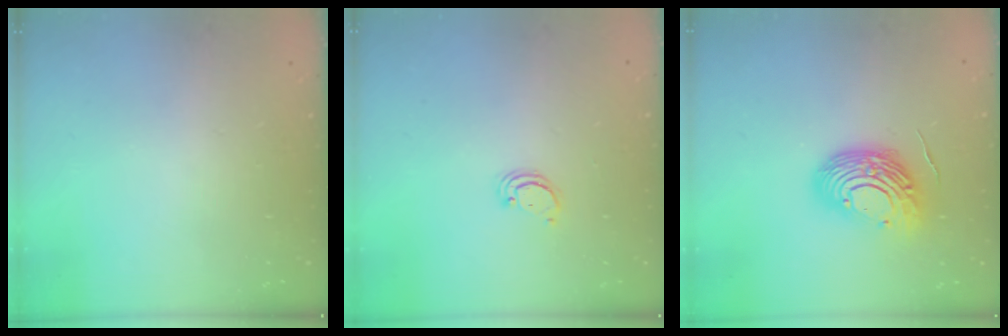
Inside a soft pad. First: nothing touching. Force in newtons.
{"total": 2.4, "press": 2.4, "slide": 0.2}
{"total": 13.6, "press": 13.4, "slide": 2.2}